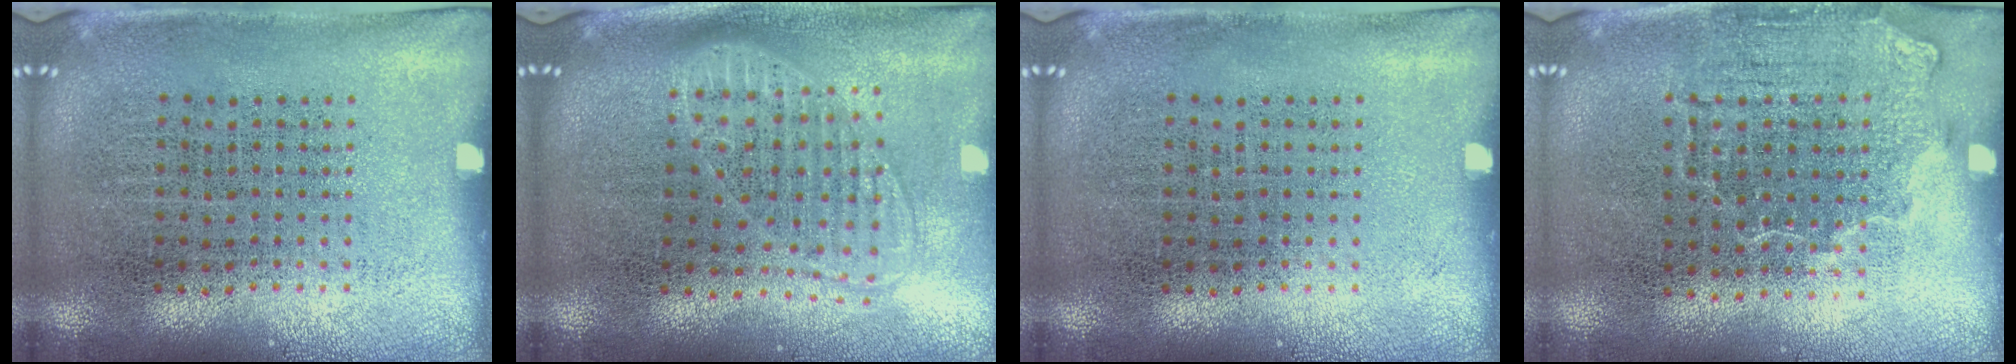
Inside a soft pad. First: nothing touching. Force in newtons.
{"total": 1.7, "press": 1.4, "slide": 1.0}
{"total": 0.0}
{"total": 1.5, "press": 1.2, "slide": 0.8}